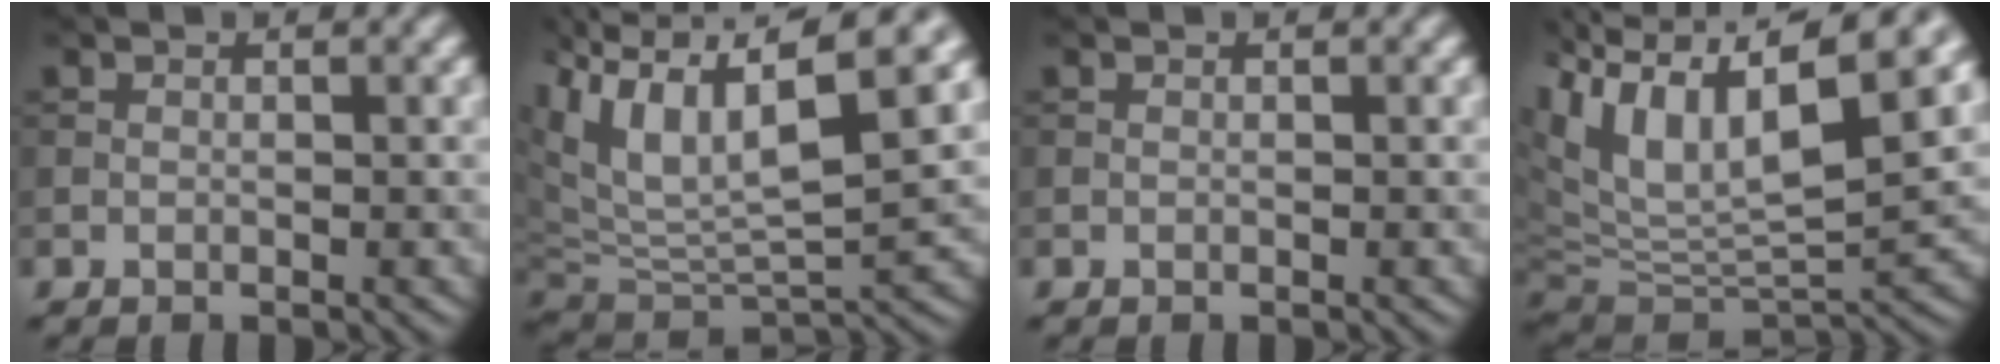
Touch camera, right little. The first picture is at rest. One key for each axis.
{"total": 11.7, "fx": 4.7, "fy": 4.4, "fz": 9.7, "tx": -0.194, "ty": 0.010, "tz": 0.089}
{"total": 0.0}
{"total": 13.3, "fx": 5.1, "fy": 5.4, "fz": 11.0, "tx": -0.213, "ty": 0.022, "tz": 0.088}